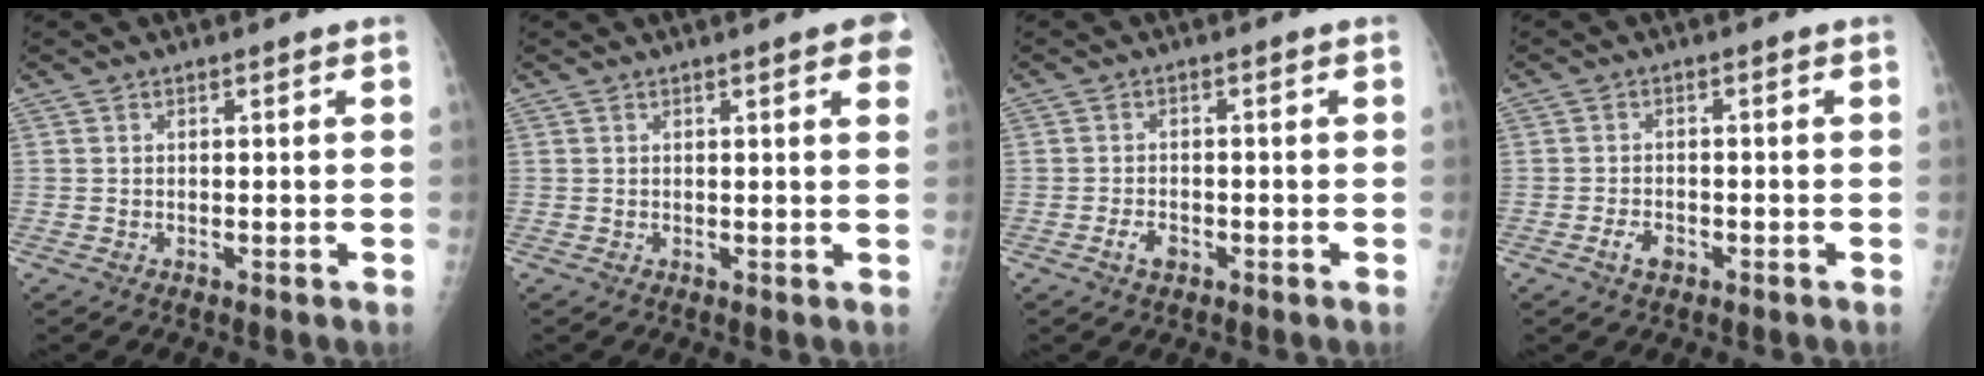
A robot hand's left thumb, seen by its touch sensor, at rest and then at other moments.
{"total": 4.8, "force": [2.6, 1.0, 3.9], "torque": [-0.030, 0.002, 0.025]}
{"total": 2.6, "force": [-1.3, 1.6, 1.6], "torque": [-0.025, 0.006, -0.021]}
{"total": 2.7, "force": [-1.4, 1.7, 1.6], "torque": [-0.026, 0.007, -0.022]}